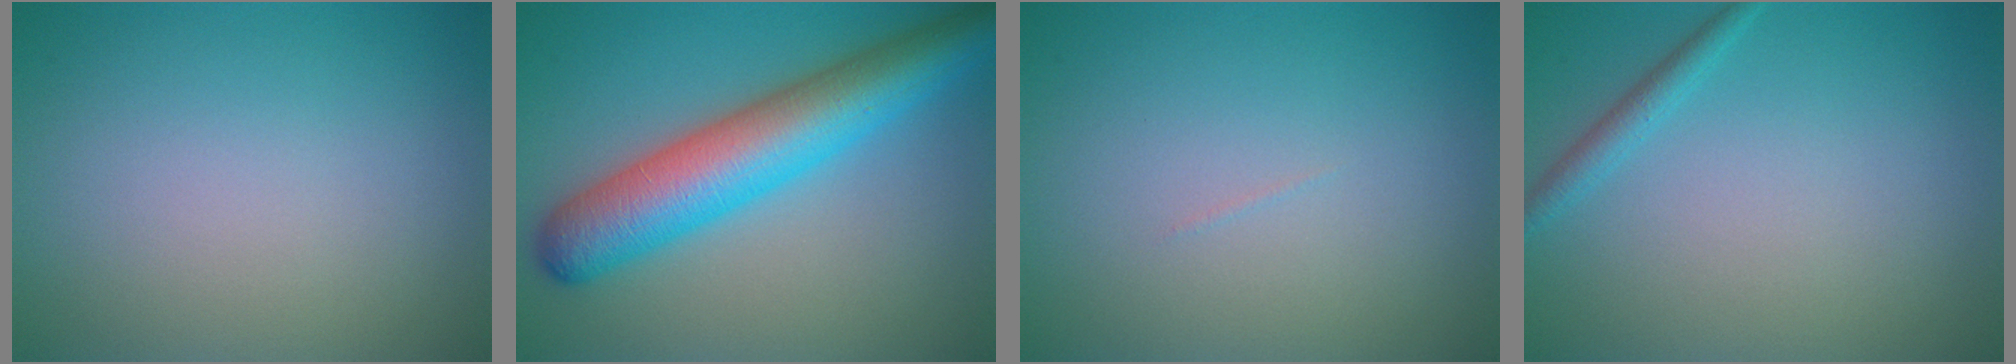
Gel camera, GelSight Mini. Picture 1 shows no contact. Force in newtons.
{"total": 9.0, "press": 9.0, "slide": 0.2}
{"total": 0.0}
{"total": 1.4, "press": 1.4, "slide": 0.1}